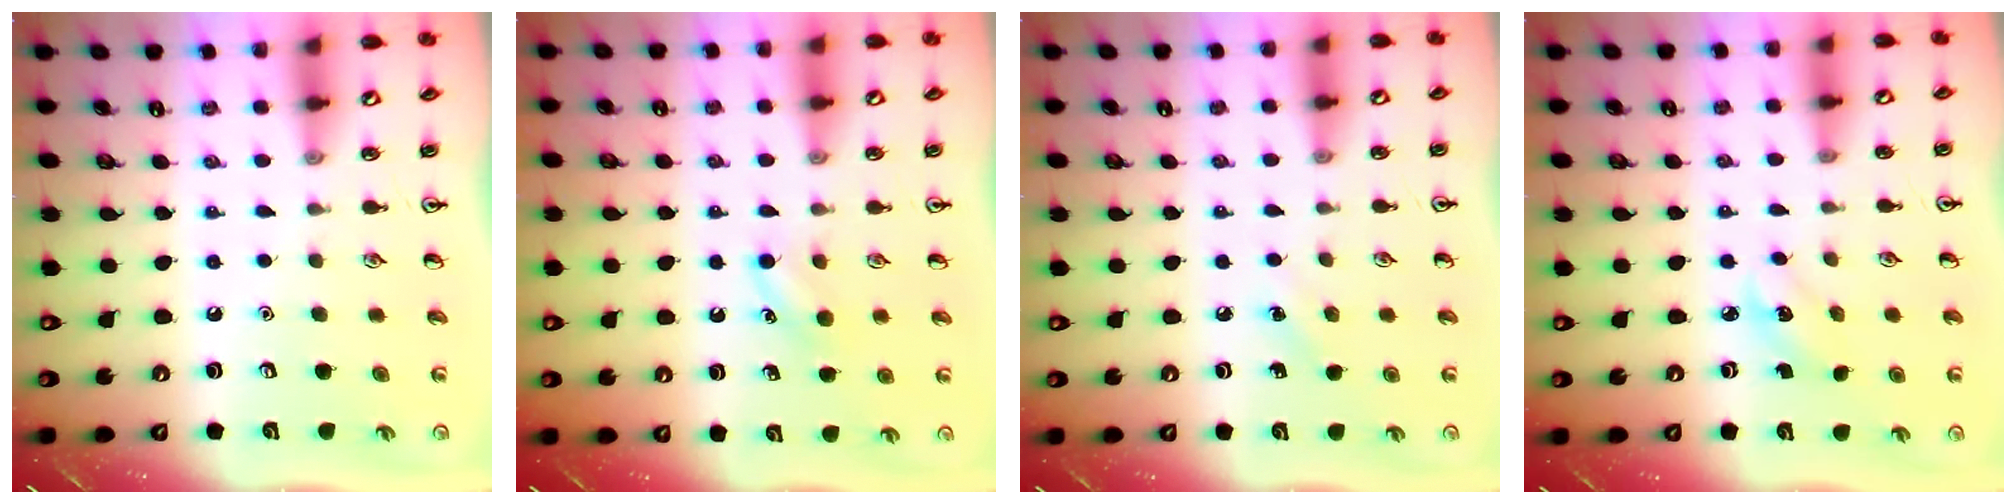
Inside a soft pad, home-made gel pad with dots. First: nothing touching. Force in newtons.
{"total": 5.5, "press": 5.3, "slide": 1.6}
{"total": 5.2, "press": 4.9, "slide": 1.7}
{"total": 2.6, "press": 2.5, "slide": 0.8}